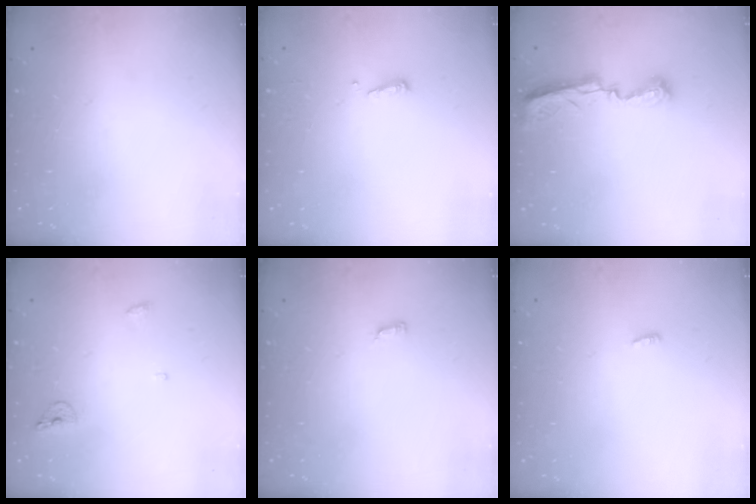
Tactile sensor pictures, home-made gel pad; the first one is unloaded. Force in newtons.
{"total": 3.7, "press": 3.6, "slide": 0.6}
{"total": 8.9, "press": 8.9, "slide": 0.2}
{"total": 5.6, "press": 5.5, "slide": 1.0}
{"total": 6.4, "press": 3.8, "slide": 5.1}
{"total": 2.8, "press": 2.7, "slide": 0.8}